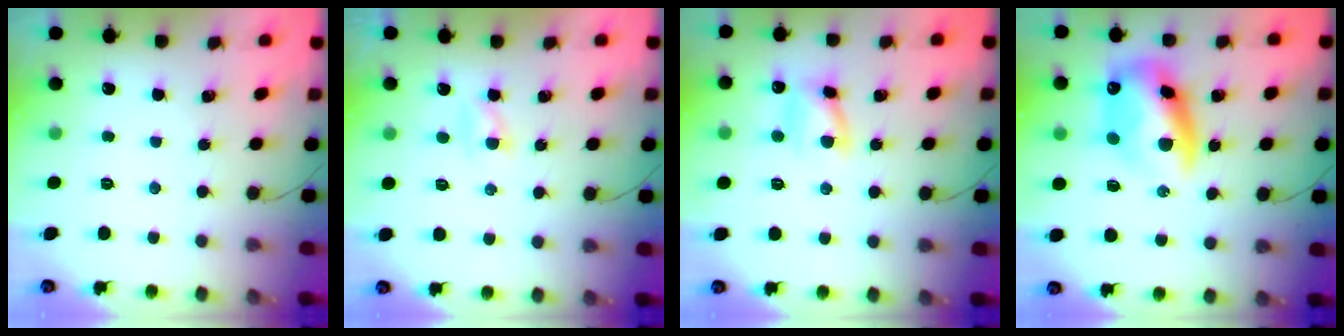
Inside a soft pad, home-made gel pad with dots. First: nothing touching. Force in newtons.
{"total": 1.6, "press": 1.4, "slide": 0.7}
{"total": 7.6, "press": 7.6, "slide": 0.5}
{"total": 12.5, "press": 12.1, "slide": 3.3}